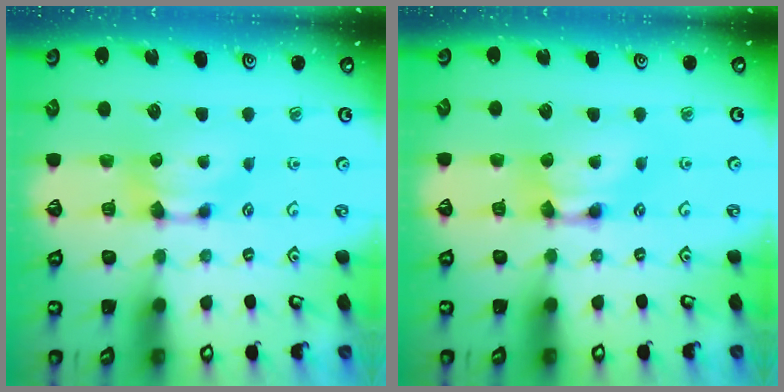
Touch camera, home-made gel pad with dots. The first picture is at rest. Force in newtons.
{"total": 2.0, "press": 2.0, "slide": 0.1}